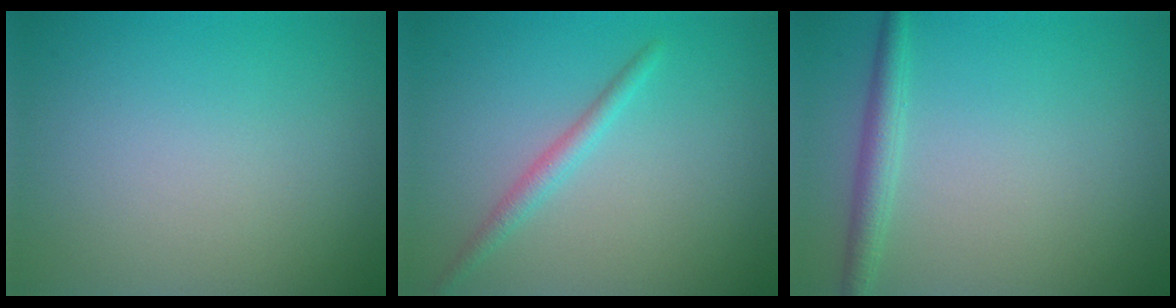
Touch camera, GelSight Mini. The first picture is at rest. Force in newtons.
{"total": 1.8, "press": 1.8, "slide": 0.0}
{"total": 2.2, "press": 2.2, "slide": 0.1}